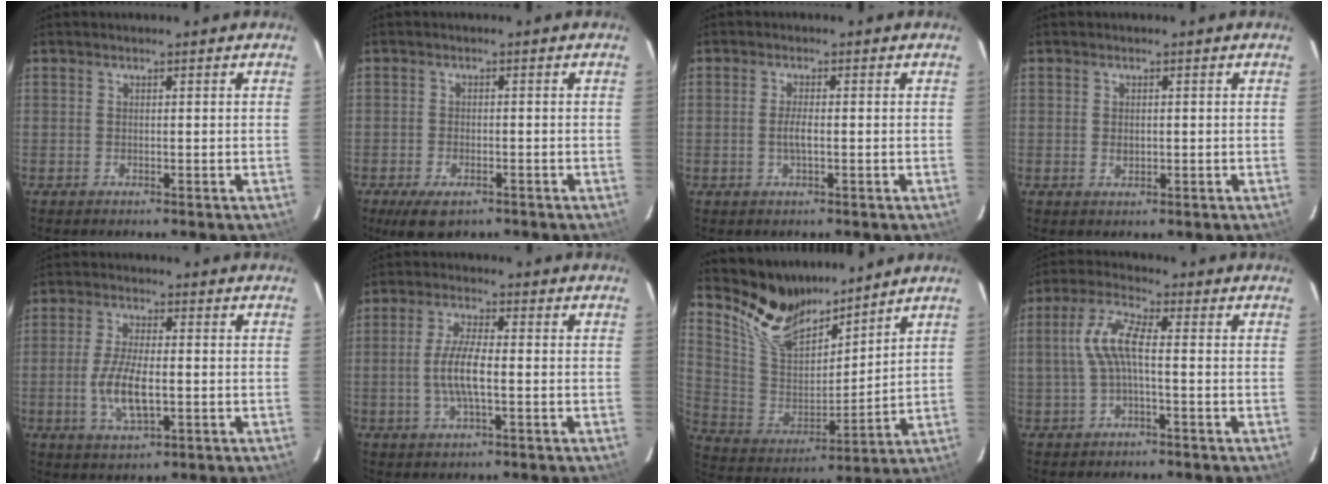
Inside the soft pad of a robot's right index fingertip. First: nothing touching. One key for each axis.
{"total": 5.8, "fx": -3.7, "fy": 2.9, "fz": 3.4, "tx": -0.079, "ty": -0.017, "tz": -0.061}
{"total": 1.6, "fx": -0.2, "fy": 0.2, "fz": 1.6, "tx": -0.031, "ty": -0.001, "tz": -0.004}
{"total": 1.6, "fx": 0.0, "fy": 1.1, "fz": 1.1, "tx": -0.017, "ty": 0.001, "tz": 0.002}
{"total": 8.7, "fx": -1.6, "fy": 3.1, "fz": 7.9, "tx": -0.162, "ty": -0.006, "tz": -0.029}
{"total": 6.9, "fx": -1.0, "fy": 1.7, "fz": 6.7, "tx": -0.133, "ty": 0.002, "tz": -0.020}
{"total": 13.5, "fx": 11.7, "fy": 4.4, "fz": 5.2, "tx": -0.123, "ty": -0.010, "tz": 0.232}
{"total": 6.8, "fx": -0.5, "fy": 1.8, "fz": 6.5, "tx": -0.139, "ty": 0.013, "tz": -0.007}